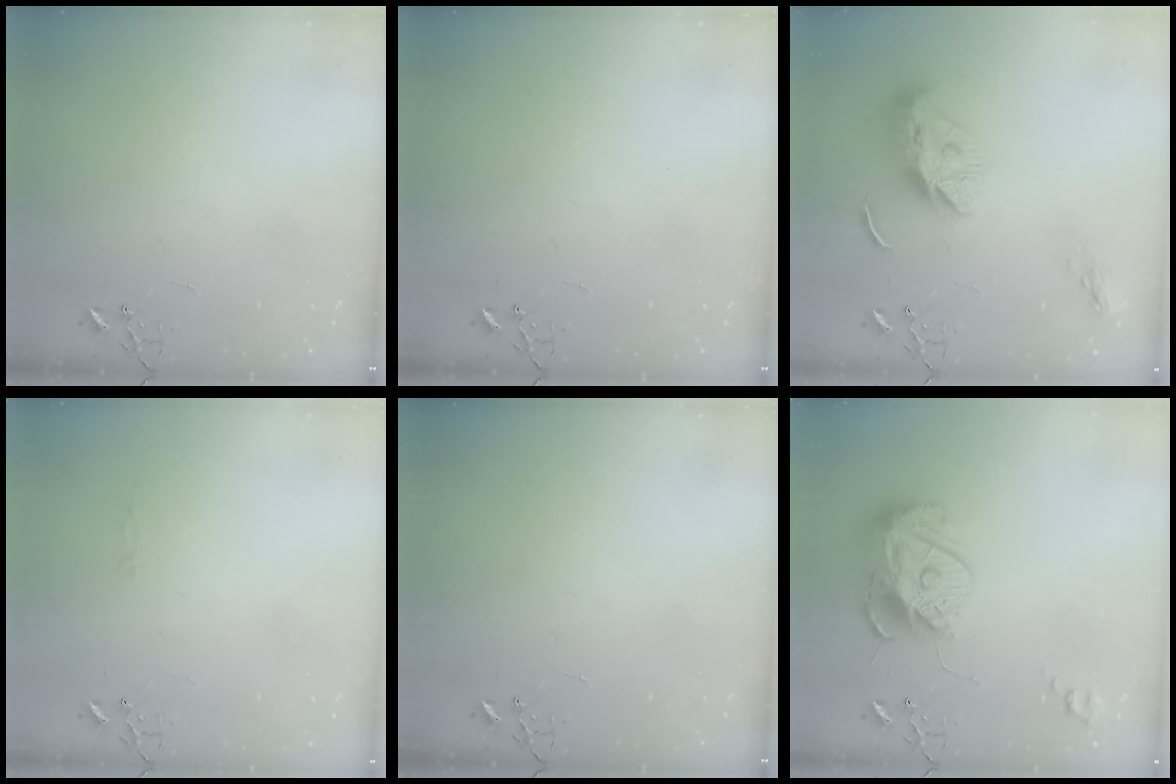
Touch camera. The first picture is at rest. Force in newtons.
{"total": 0.0}
{"total": 12.7, "press": 12.7, "slide": 0.3}
{"total": 2.8, "press": 2.8, "slide": 0.4}
{"total": 0.0}
{"total": 13.9, "press": 13.8, "slide": 1.3}